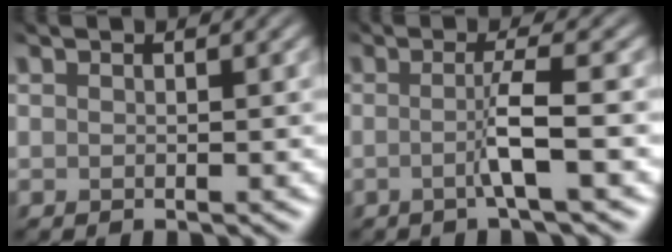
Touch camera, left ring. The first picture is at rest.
{"total": 3.2, "force": [-1.2, 0.4, 2.9], "torque": [-0.050, -0.008, -0.023]}